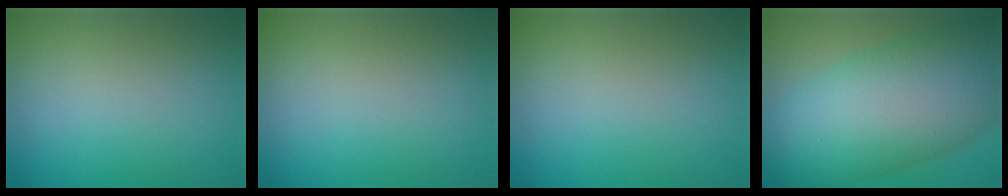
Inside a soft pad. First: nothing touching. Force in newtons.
{"total": 0.0}
{"total": 0.0}
{"total": 13.6, "press": 13.6, "slide": 0.6}